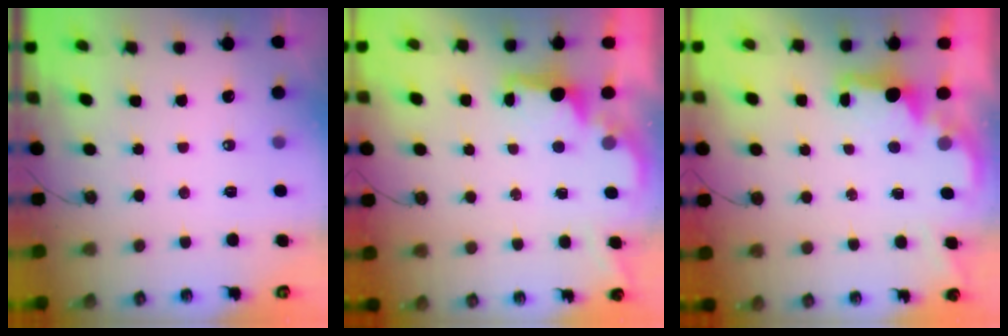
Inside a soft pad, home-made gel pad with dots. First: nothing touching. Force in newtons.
{"total": 2.0, "press": 1.9, "slide": 0.8}
{"total": 1.8, "press": 1.7, "slide": 0.7}